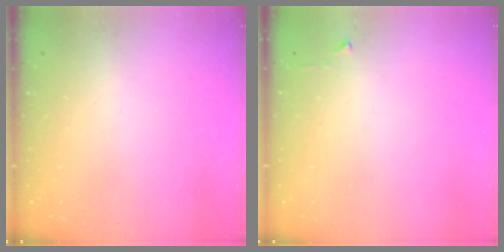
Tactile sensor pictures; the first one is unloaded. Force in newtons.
{"total": 3.2, "press": 3.1, "slide": 0.4}